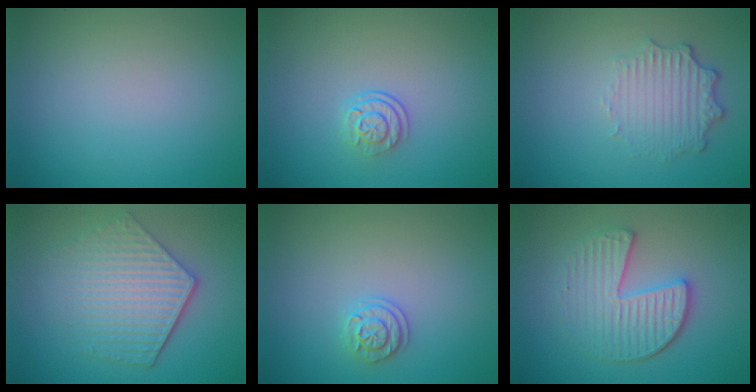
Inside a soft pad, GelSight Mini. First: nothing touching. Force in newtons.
{"total": 2.4, "press": 1.7, "slide": 1.6}
{"total": 3.4, "press": 2.7, "slide": 2.1}
{"total": 5.6, "press": 4.2, "slide": 3.7}
{"total": 1.8, "press": 1.8, "slide": 0.5}
{"total": 4.0, "press": 3.6, "slide": 1.9}